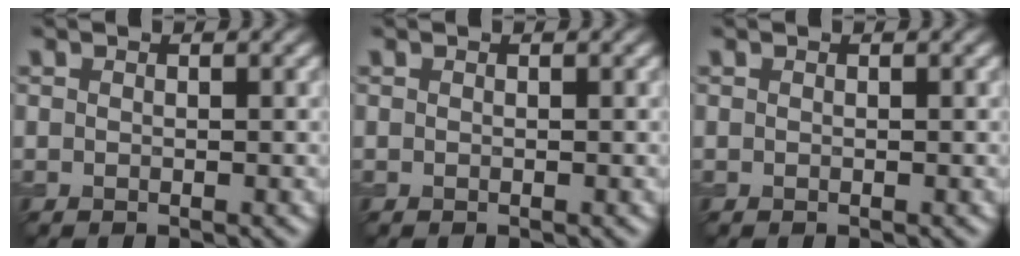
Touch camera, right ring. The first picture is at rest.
{"total": 0.0}
{"total": 0.0}